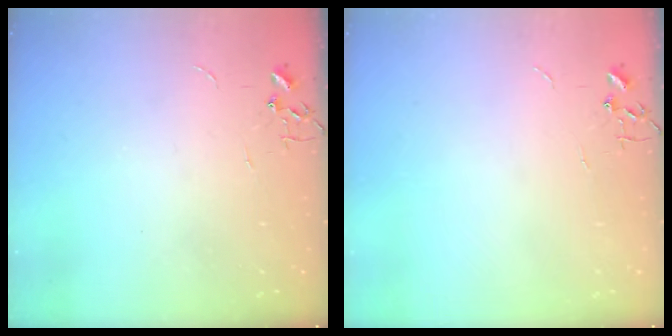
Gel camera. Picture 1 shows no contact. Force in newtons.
{"total": 0.0}